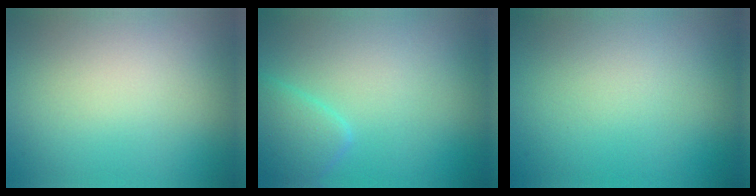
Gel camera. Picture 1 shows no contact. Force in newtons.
{"total": 2.6, "press": 2.6, "slide": 0.2}
{"total": 0.0}